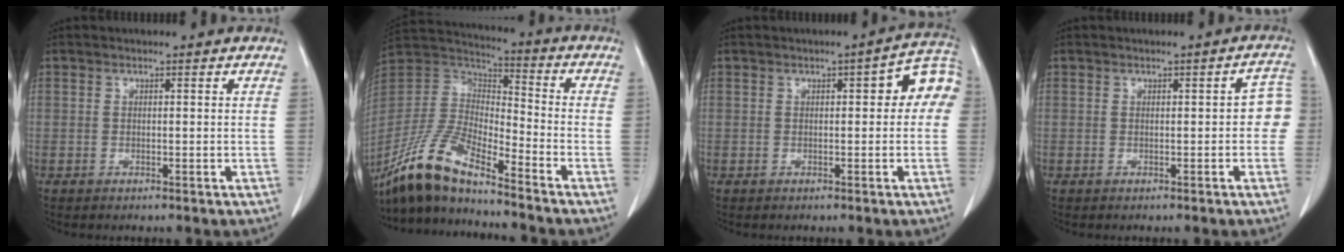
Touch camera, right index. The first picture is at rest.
{"total": 14.9, "force": [-12.1, 2.5, 8.2], "torque": [-0.174, -0.005, -0.236]}
{"total": 6.0, "force": [0.9, 2.0, 5.6], "torque": [-0.058, 0.032, 0.005]}
{"total": 3.4, "force": [-0.1, 1.6, 3.1], "torque": [-0.018, 0.016, -0.004]}